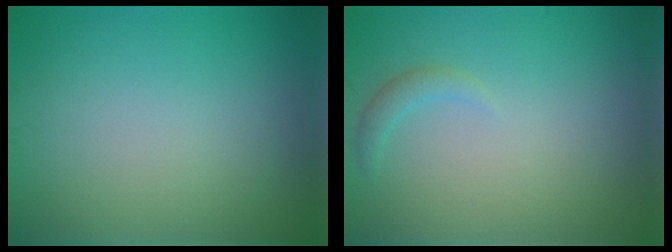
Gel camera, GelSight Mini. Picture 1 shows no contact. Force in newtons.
{"total": 1.2, "press": 1.2, "slide": 0.2}